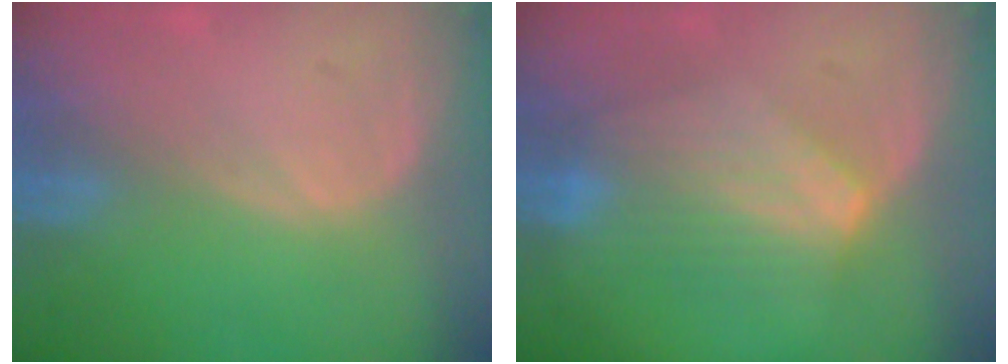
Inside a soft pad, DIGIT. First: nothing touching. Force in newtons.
{"total": 7.0, "press": 6.6, "slide": 2.3}